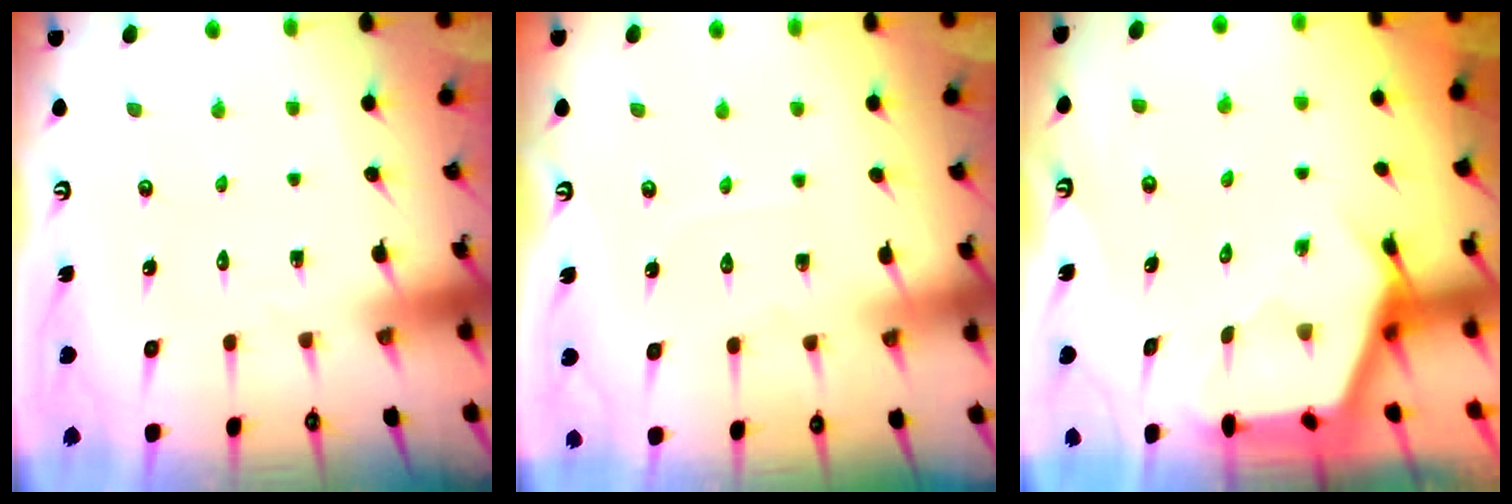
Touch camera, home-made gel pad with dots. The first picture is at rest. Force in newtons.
{"total": 4.7, "press": 4.6, "slide": 0.5}
{"total": 2.8, "press": 2.8, "slide": 0.3}